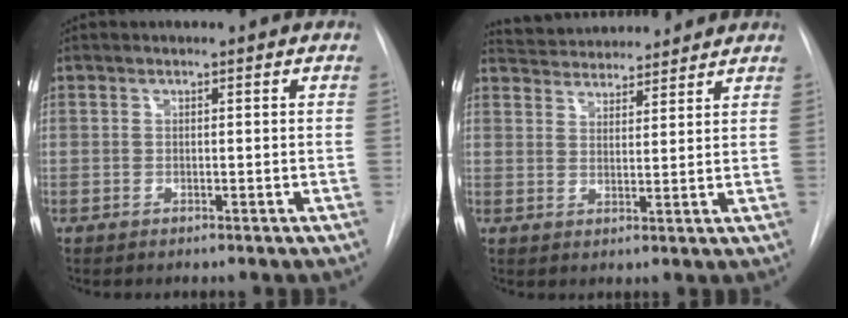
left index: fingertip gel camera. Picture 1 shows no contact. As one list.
[{"total": 9.9, "force": [9.4, 2.1, 2.3], "torque": [-0.034, 0.019, 0.141]}]